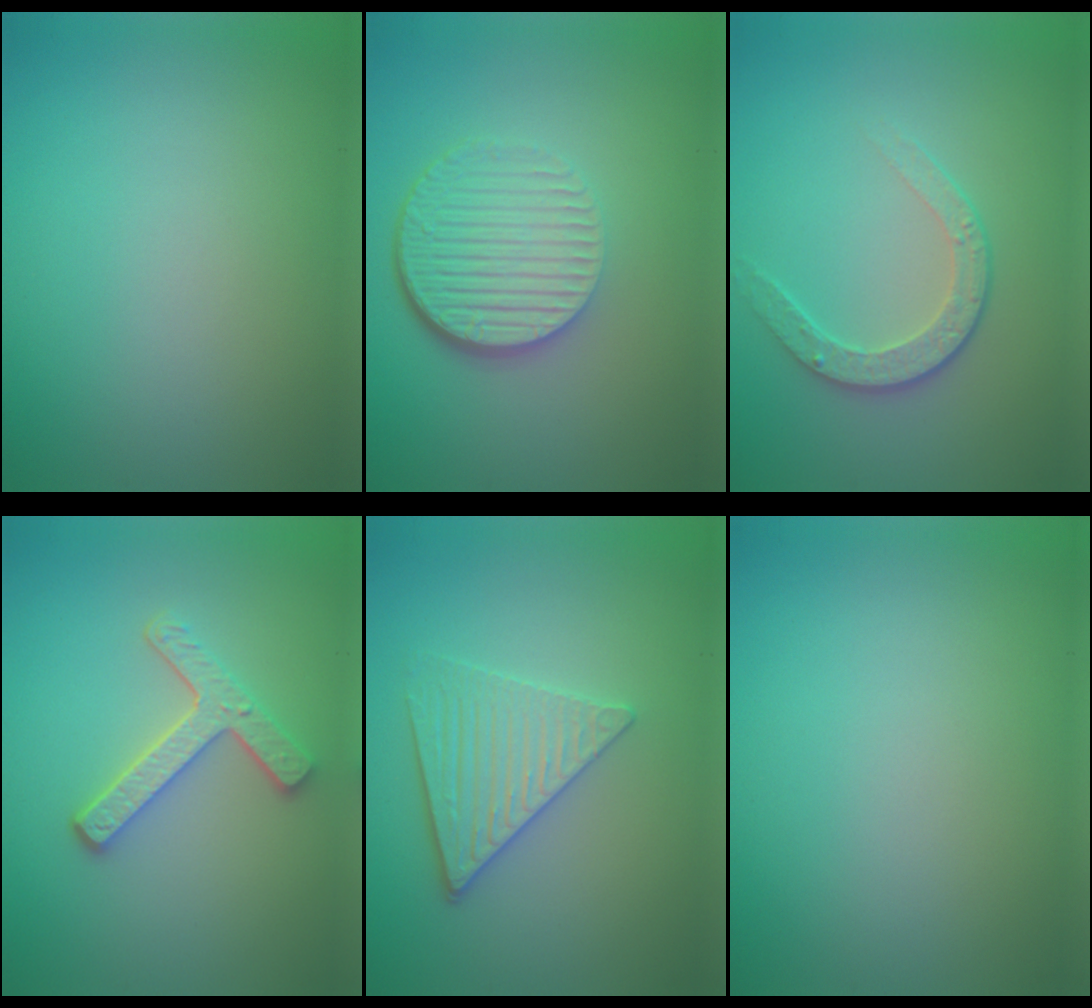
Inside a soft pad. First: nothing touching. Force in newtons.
{"total": 6.7, "press": 4.4, "slide": 5.0}
{"total": 2.6, "press": 2.0, "slide": 1.7}
{"total": 3.7, "press": 3.1, "slide": 2.0}
{"total": 4.1, "press": 3.5, "slide": 2.1}
{"total": 0.0}